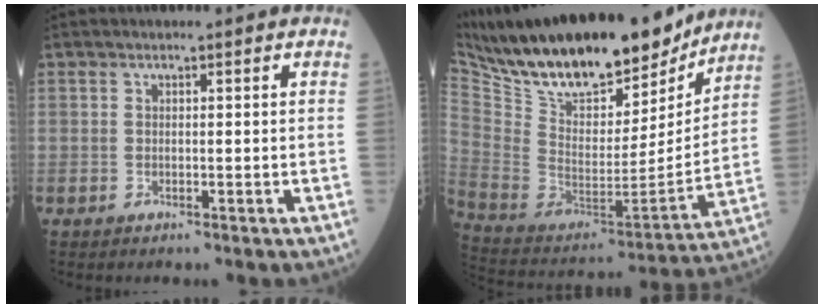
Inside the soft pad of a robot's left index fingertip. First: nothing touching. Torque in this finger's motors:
{"motor_torque": [0.26, -1.00, 0.39, 0.21]}